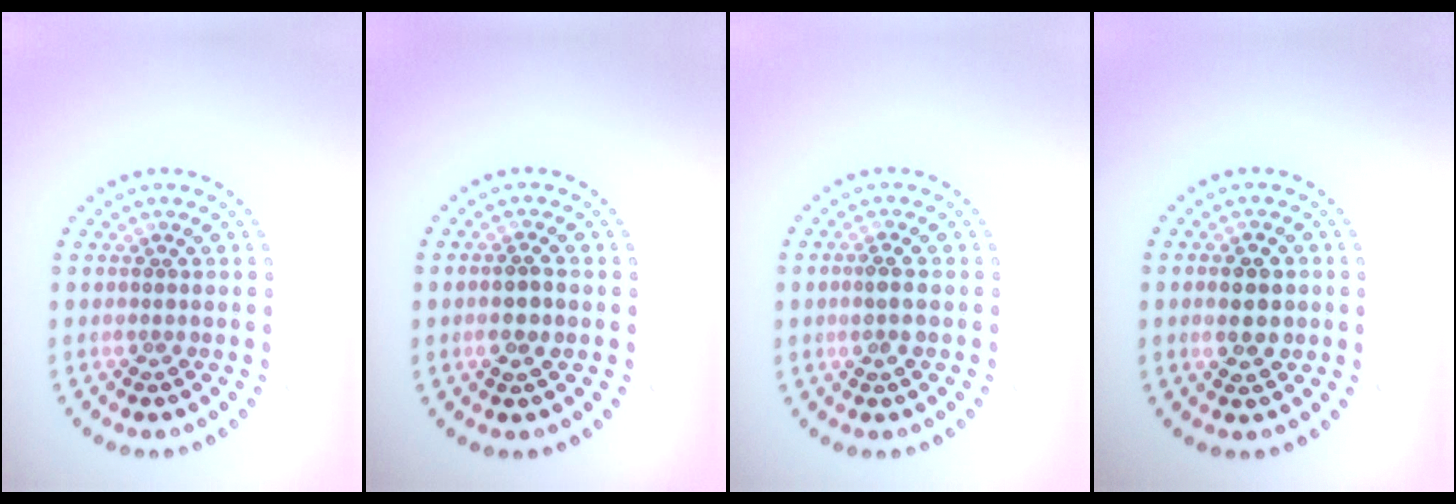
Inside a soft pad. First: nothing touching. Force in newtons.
{"total": 1.6, "press": 1.5, "slide": 0.5}
{"total": 1.7, "press": 1.5, "slide": 0.7}
{"total": 3.9, "press": 3.9, "slide": 0.3}